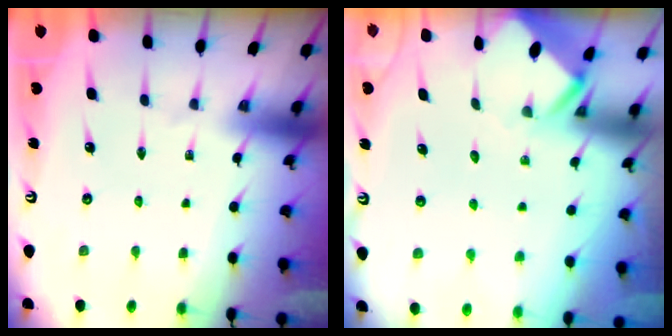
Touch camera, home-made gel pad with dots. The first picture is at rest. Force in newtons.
{"total": 3.5, "press": 3.5, "slide": 0.3}